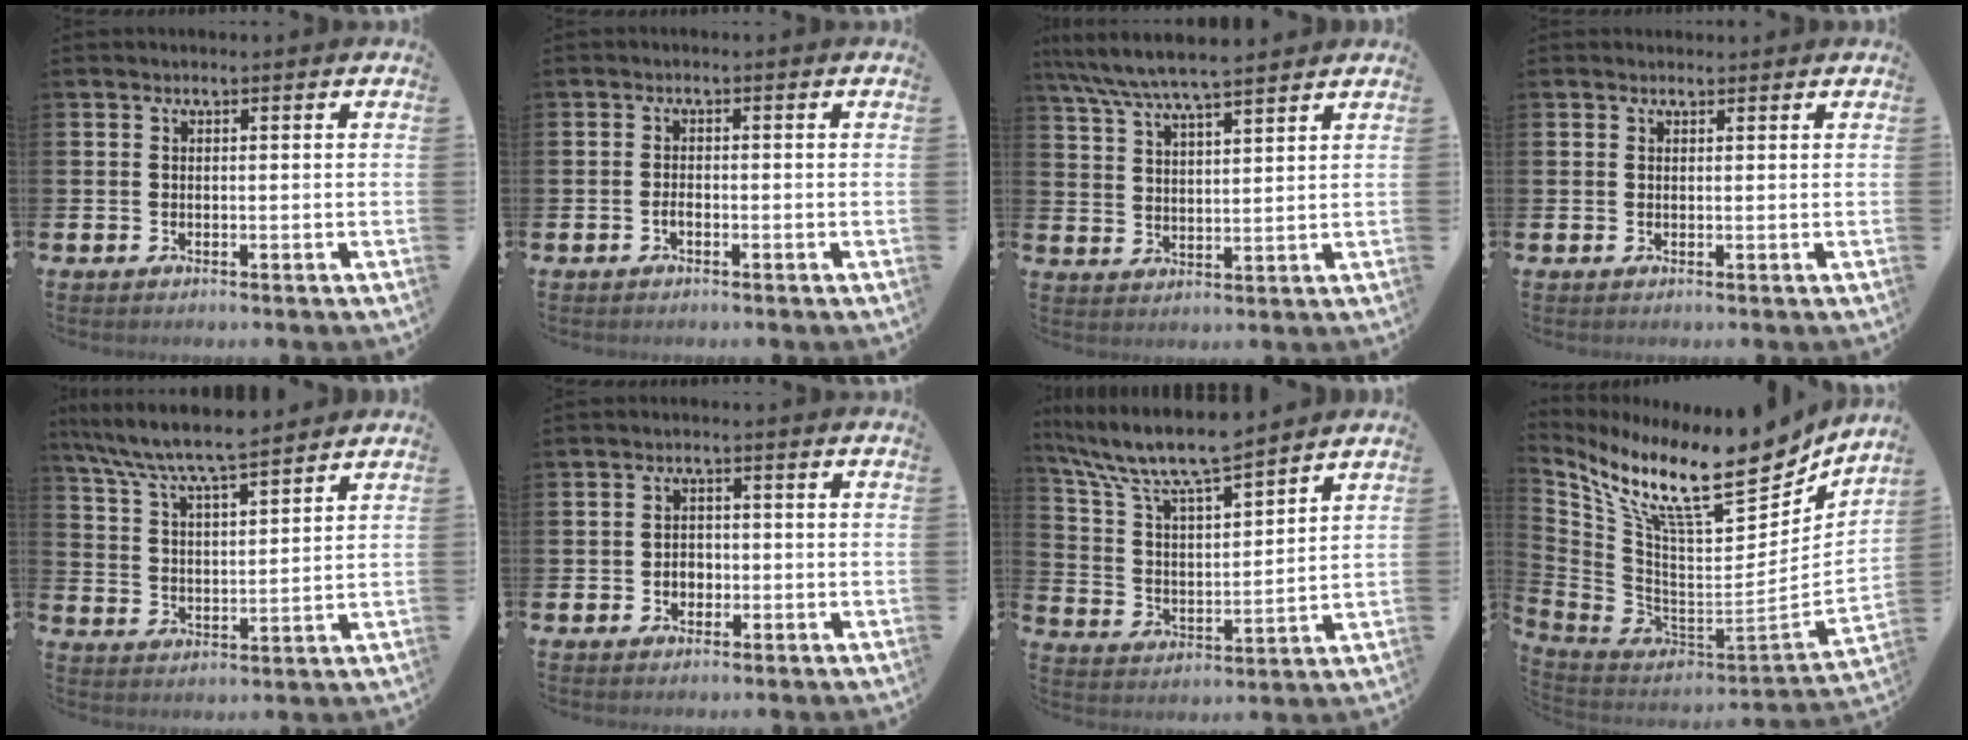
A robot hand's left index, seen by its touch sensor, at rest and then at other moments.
{"total": 1.1, "force": [-0.7, 0.5, 0.8], "torque": [-0.022, 0.002, -0.012]}
{"total": 6.9, "force": [6.4, 0.6, 2.4], "torque": [-0.072, -0.025, 0.115]}
{"total": 0.9, "force": [0.8, 0.4, 0.0], "torque": [0.008, 0.002, 0.013]}
{"total": 7.7, "force": [7.2, 0.6, 2.6], "torque": [-0.083, -0.040, 0.128]}
{"total": 2.3, "force": [-0.7, 1.9, 1.0], "torque": [-0.012, 0.002, -0.018]}
{"total": 10.3, "force": [9.3, 1.7, 4.2], "torque": [-0.125, -0.051, 0.162]}
{"total": 14.0, "force": [10.0, 4.0, 9.0], "torque": [-0.184, -0.090, 0.170]}